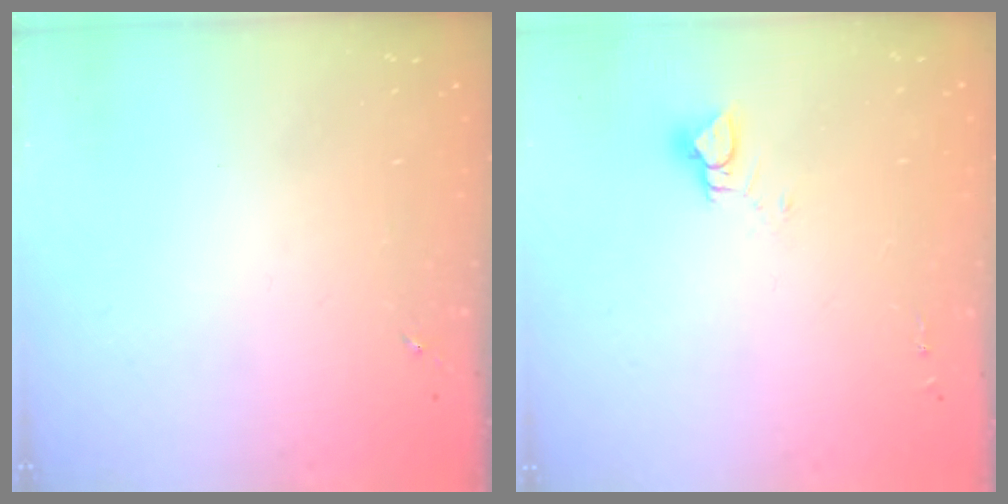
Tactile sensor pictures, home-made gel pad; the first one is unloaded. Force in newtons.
{"total": 4.5, "press": 4.5, "slide": 0.4}